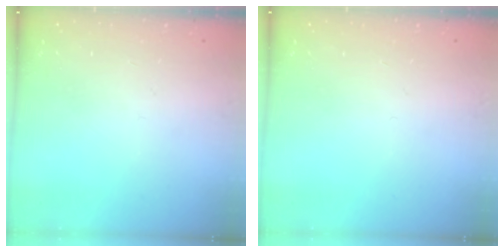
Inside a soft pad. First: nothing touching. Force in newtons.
{"total": 0.0}